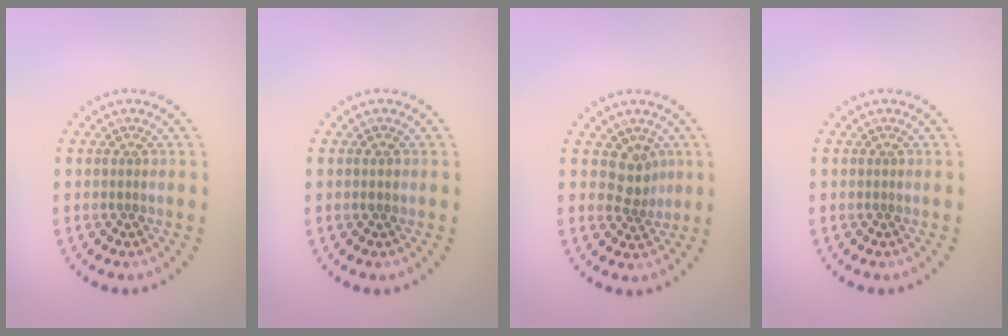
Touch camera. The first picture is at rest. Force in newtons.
{"total": 0.8, "press": 0.8, "slide": 0.3}
{"total": 2.2, "press": 1.7, "slide": 1.5}
{"total": 0.0}